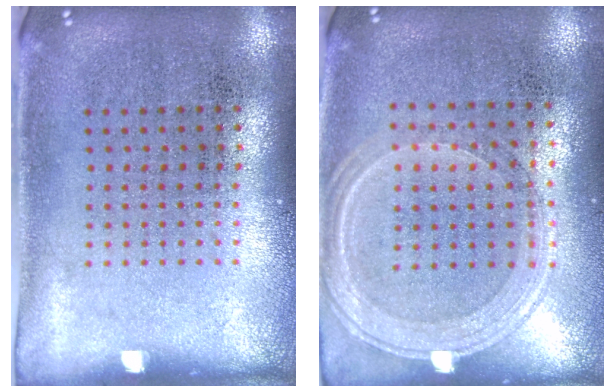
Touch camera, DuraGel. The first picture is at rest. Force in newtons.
{"total": 1.2, "press": 1.1, "slide": 0.4}